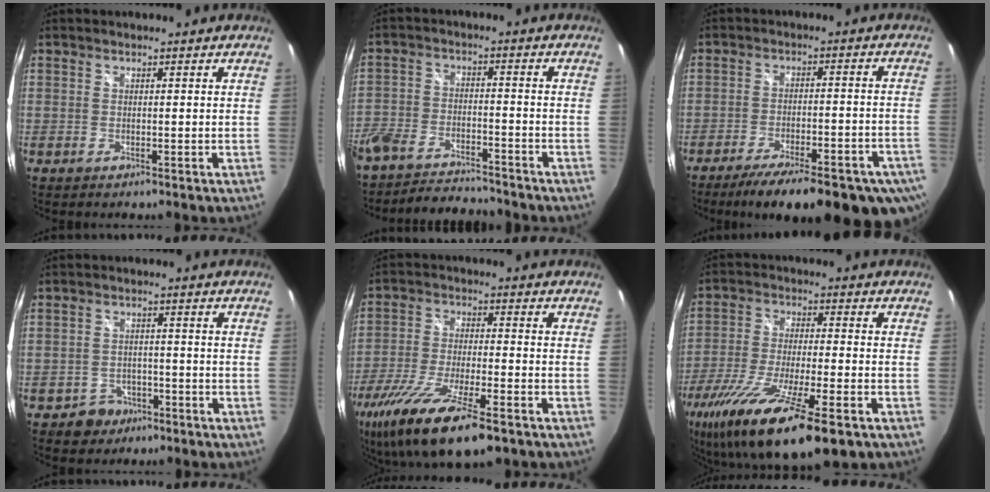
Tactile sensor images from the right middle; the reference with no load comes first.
{"total": 12.9, "force": [-11.1, 4.4, 4.8], "torque": [-0.133, -0.014, -0.189]}
{"total": 21.7, "force": [-15.7, 6.1, 13.7], "torque": [-0.224, -0.051, -0.205]}
{"total": 4.5, "force": [-2.8, 3.6, 0.4], "torque": [-0.023, 0.011, -0.037]}
{"total": 17.9, "force": [-11.7, 4.1, 13.0], "torque": [-0.264, -0.062, -0.211]}
{"total": 21.2, "force": [-12.9, 4.2, 16.3], "torque": [-0.315, -0.069, -0.224]}